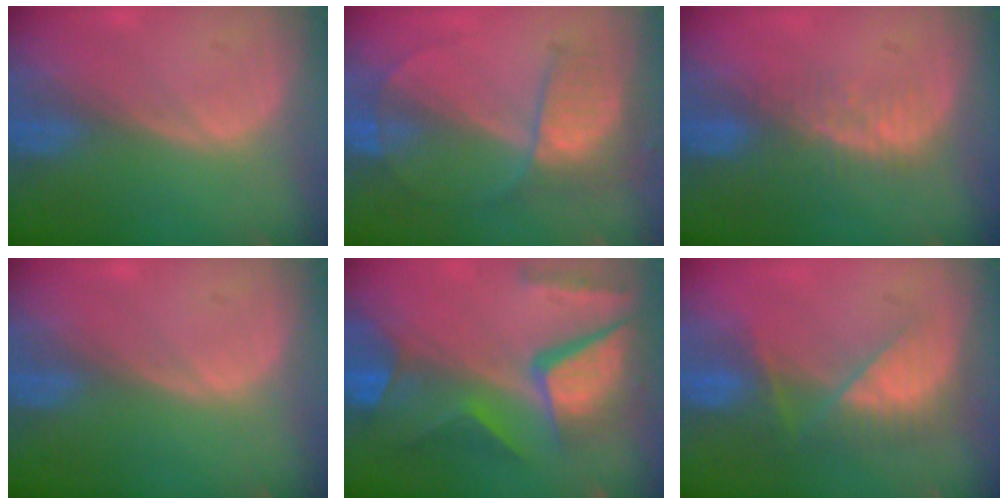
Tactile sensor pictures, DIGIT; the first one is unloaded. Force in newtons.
{"total": 7.3, "press": 6.2, "slide": 3.8}
{"total": 4.1, "press": 3.7, "slide": 1.8}
{"total": 0.0}
{"total": 11.8, "press": 9.8, "slide": 6.6}
{"total": 7.7, "press": 7.0, "slide": 3.3}